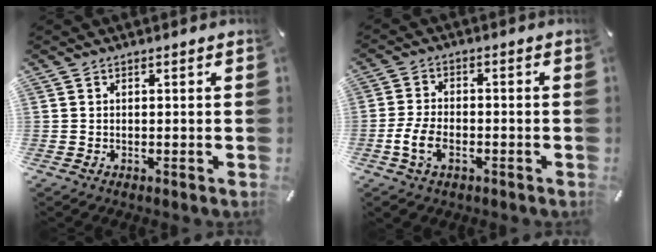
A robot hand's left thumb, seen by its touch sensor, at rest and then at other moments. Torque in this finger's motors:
{"motor_torque": [-0.21, 0.58, 0.70, 0.28, 0.16]}